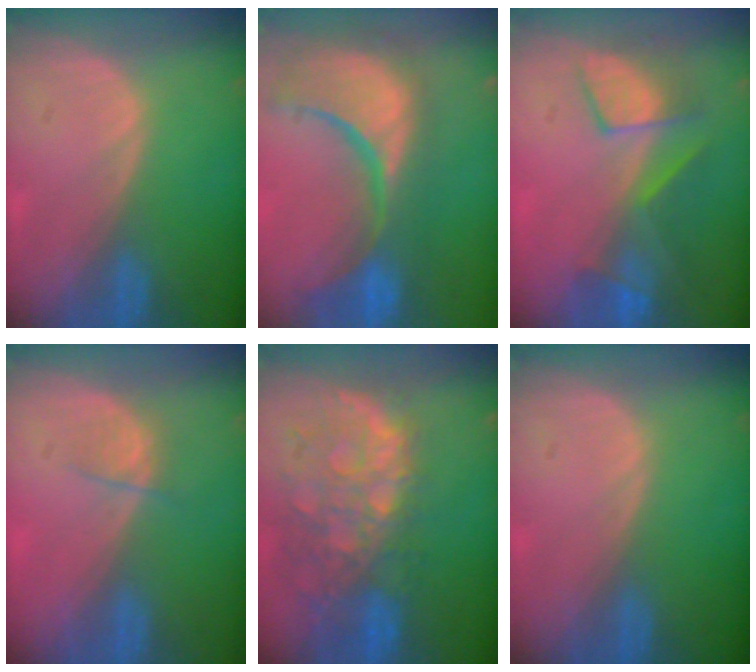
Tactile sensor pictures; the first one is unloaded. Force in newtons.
{"total": 15.3, "press": 12.2, "slide": 9.3}
{"total": 7.6, "press": 7.2, "slide": 2.5}
{"total": 2.2, "press": 2.0, "slide": 0.9}
{"total": 12.0, "press": 10.0, "slide": 6.7}
{"total": 0.0}